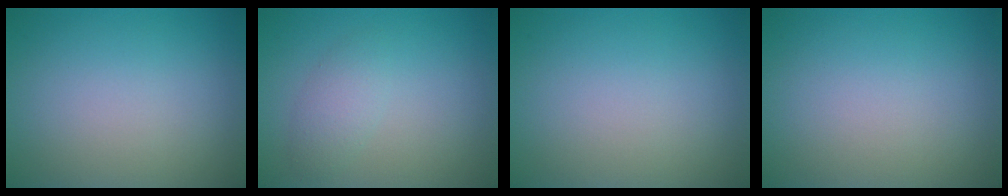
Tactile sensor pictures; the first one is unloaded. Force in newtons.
{"total": 1.8, "press": 1.8, "slide": 0.0}
{"total": 0.0}
{"total": 0.0}